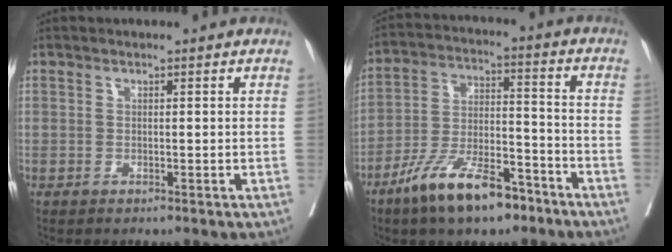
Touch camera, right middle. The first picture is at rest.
{"total": 12.7, "force": [-8.6, 4.0, 8.4], "torque": [-0.156, -0.003, -0.157]}